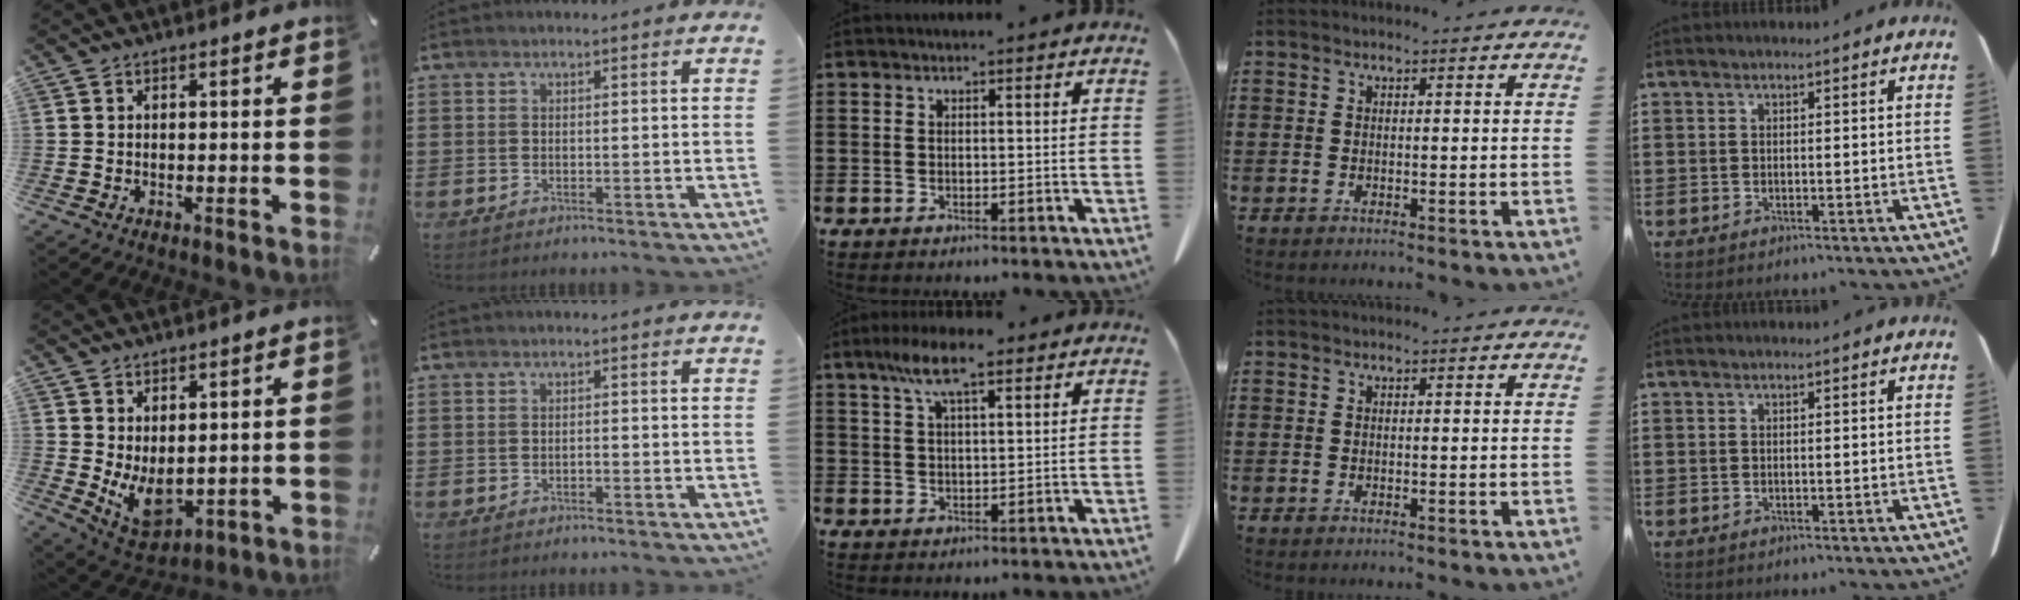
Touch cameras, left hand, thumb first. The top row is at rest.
{"thumb": {"total": 7.5, "force": [0.9, 5.3, 5.2], "torque": [-0.080, -0.025, 0.022]}, "index": {"total": 0.6, "force": [-0.2, 0.1, 0.5], "torque": [-0.011, -0.002, -0.003]}, "middle": {"total": 7.2, "force": [4.5, 1.6, 5.3], "torque": [-0.113, 0.006, 0.078]}}